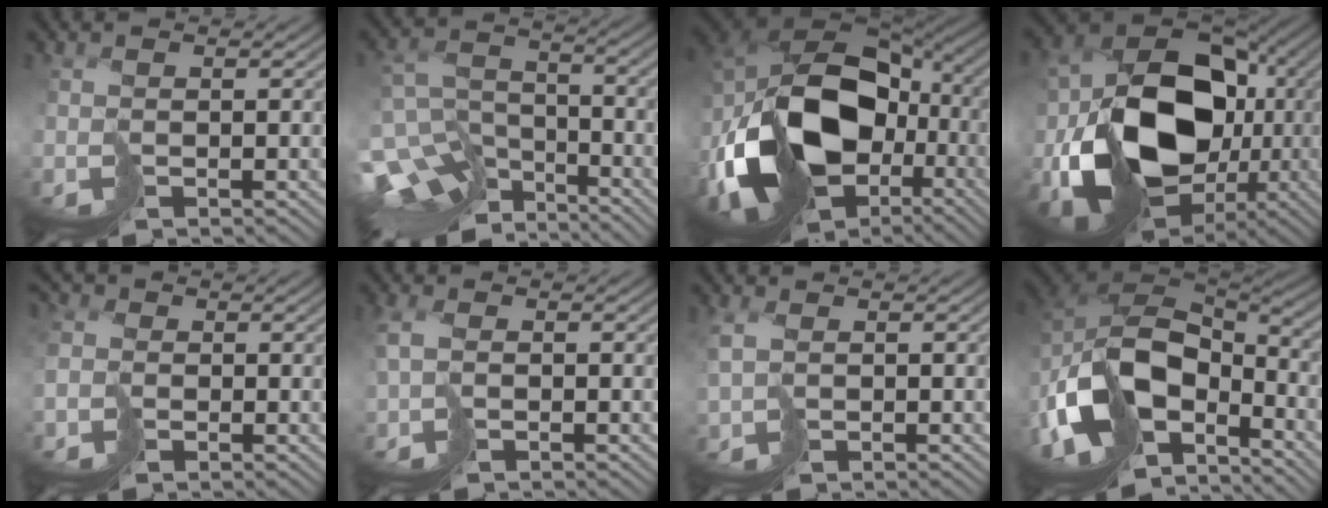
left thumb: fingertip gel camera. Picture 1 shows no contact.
{"total": 12.8, "force": [-8.9, 7.2, 5.7], "torque": [-0.152, -0.019, -0.124]}
{"total": 18.5, "force": [-5.2, 12.5, 12.6], "torque": [-0.254, -0.024, -0.084]}
{"total": 18.0, "force": [-2.6, 13.7, 11.3], "torque": [-0.212, -0.032, -0.021]}
{"total": 5.8, "force": [-0.9, 4.8, 3.0], "torque": [-0.100, 0.005, -0.037]}
{"total": 2.8, "force": [-0.5, 1.7, 2.1], "torque": [-0.050, 0.008, -0.011]}
{"total": 2.9, "force": [0.0, 1.9, 2.2], "torque": [-0.053, -0.001, 0.001]}
{"total": 18.0, "force": [-7.6, 10.6, 12.3], "torque": [-0.296, -0.029, -0.122]}